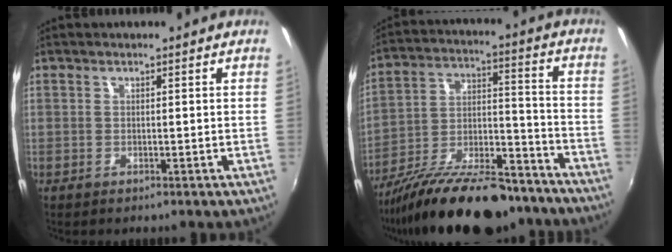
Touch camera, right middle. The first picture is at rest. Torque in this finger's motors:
{"motor_torque": [1.07, -1.07, 0.63, 0.13]}